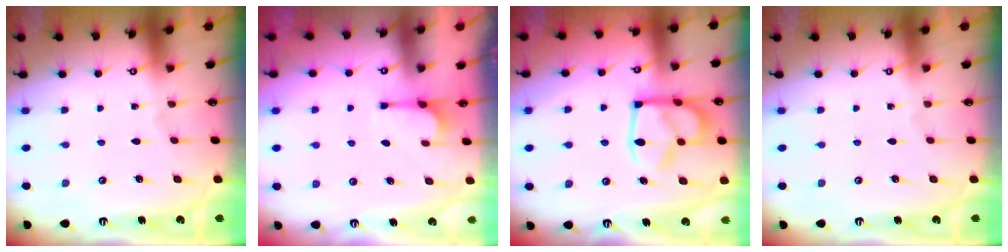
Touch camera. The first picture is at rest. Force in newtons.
{"total": 2.0, "press": 1.7, "slide": 1.1}
{"total": 15.1, "press": 15.0, "slide": 1.7}
{"total": 0.0}